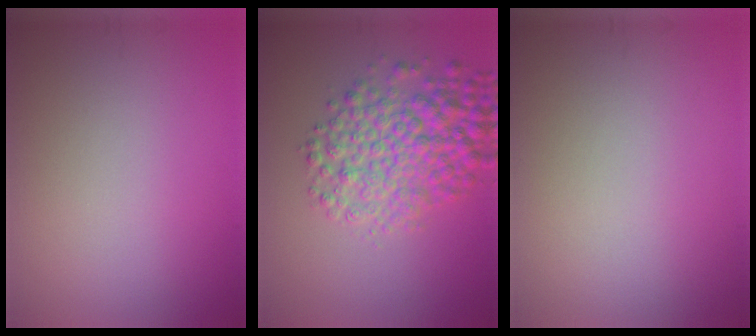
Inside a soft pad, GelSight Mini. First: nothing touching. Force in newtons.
{"total": 6.6, "press": 6.6, "slide": 0.1}
{"total": 0.0}